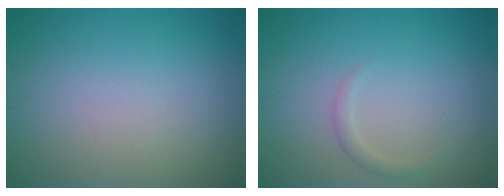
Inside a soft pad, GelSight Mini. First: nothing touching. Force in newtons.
{"total": 0.9, "press": 0.9, "slide": 0.0}